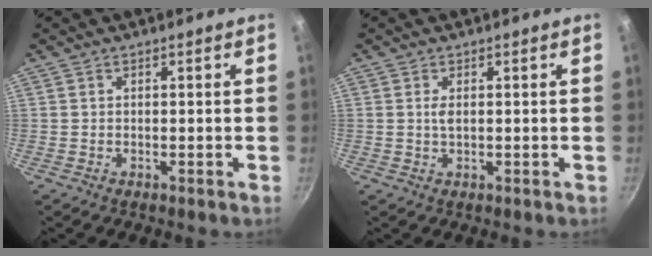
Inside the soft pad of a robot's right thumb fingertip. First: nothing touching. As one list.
[{"total": 1.6, "force": [0.3, 0.7, 1.4], "torque": [-0.027, 0.001, 0.004]}]